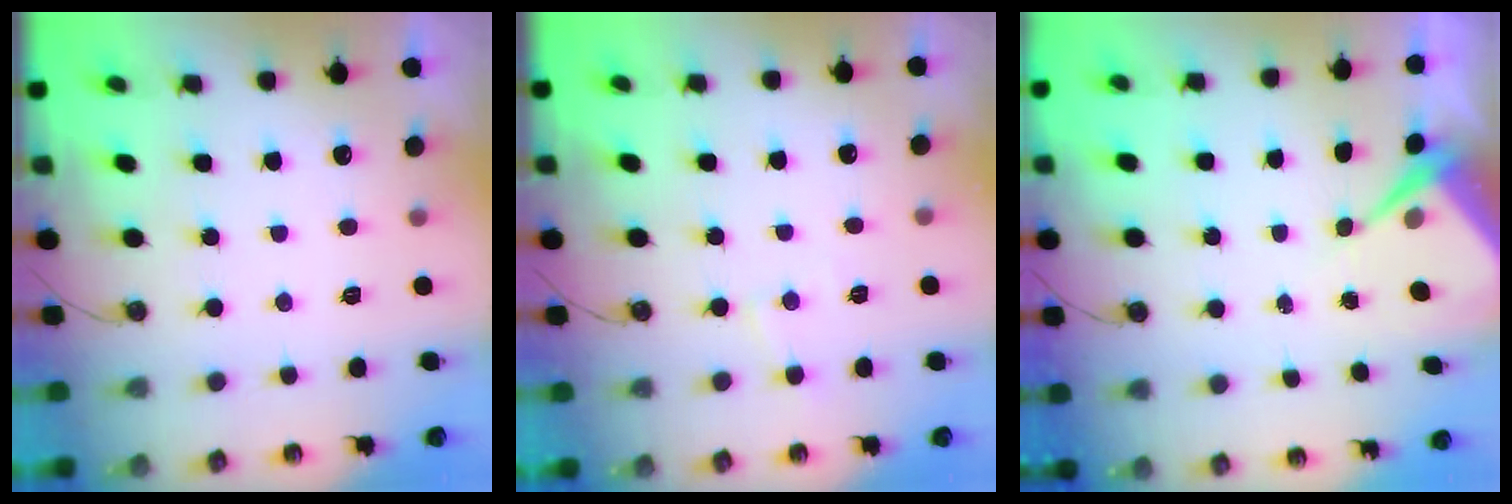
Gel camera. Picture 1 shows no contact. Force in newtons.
{"total": 4.8, "press": 4.8, "slide": 0.6}
{"total": 5.2, "press": 5.2, "slide": 0.3}